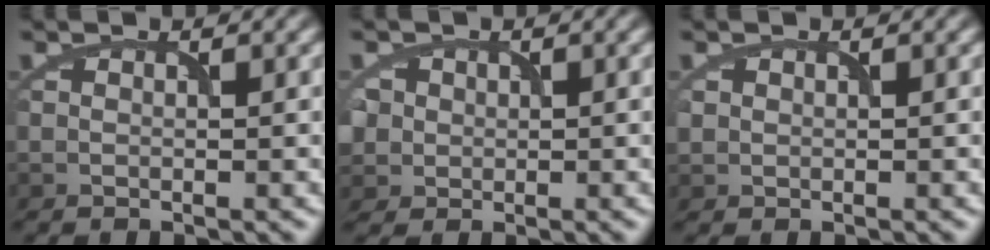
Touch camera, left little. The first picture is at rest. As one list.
[{"total": 2.6, "force": [0.5, 2.6, 0.3], "torque": [-0.002, 0.007, 0.018]}, {"total": 0.5, "force": [0.1, 0.5, -0.1], "torque": [0.005, 0.002, 0.005]}]